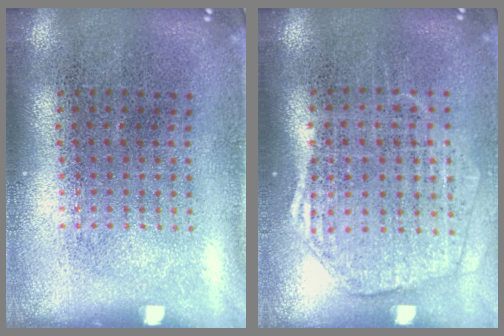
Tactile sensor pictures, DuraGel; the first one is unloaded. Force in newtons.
{"total": 1.7, "press": 1.6, "slide": 0.7}